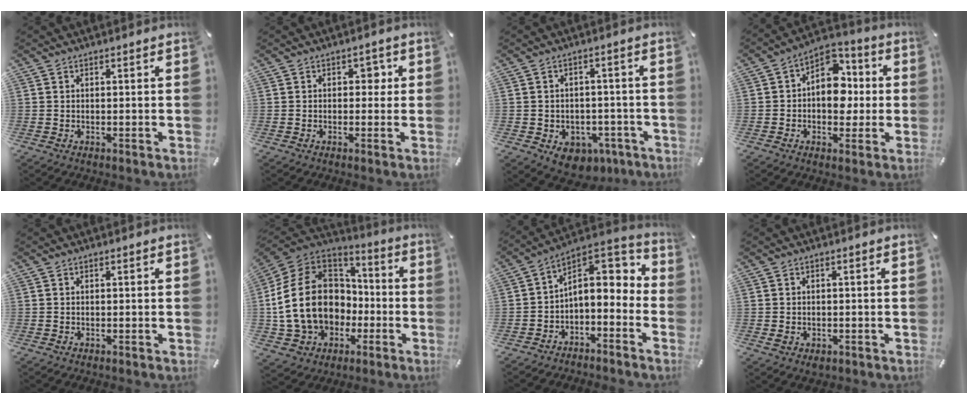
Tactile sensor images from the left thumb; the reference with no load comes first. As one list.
[{"total": 2.6, "force": [0.2, 1.9, 1.7], "torque": [-0.013, 0.001, -0.007]}, {"total": 5.9, "force": [-2.7, 4.7, 2.3], "torque": [-0.029, 0.025, -0.042]}, {"total": 11.1, "force": [0.4, 8.6, 7.0], "torque": [-0.093, -0.006, 0.003]}, {"total": 0.0}, {"total": 21.0, "force": [-1.8, 17.1, 12.1], "torque": [-0.259, 0.015, -0.019]}, {"total": 8.6, "force": [1.4, 6.1, 5.9], "torque": [-0.064, -0.020, 0.025]}, {"total": 1.8, "force": [-0.6, 1.4, 1.0], "torque": [-0.025, 0.000, -0.013]}]